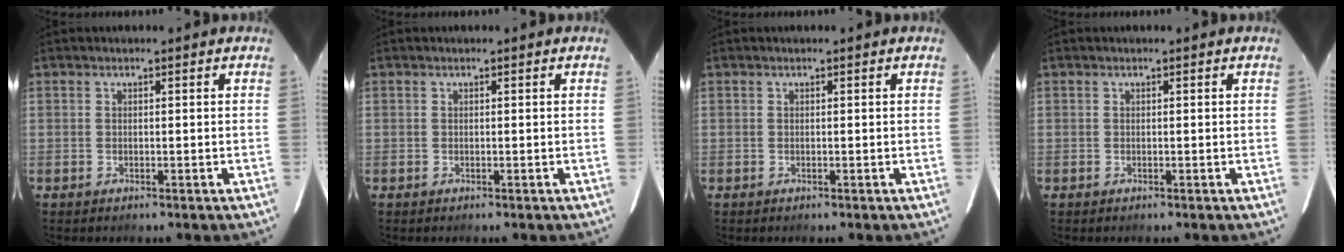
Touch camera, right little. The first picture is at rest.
{"total": 0.0}
{"total": 0.0}
{"total": 0.0}